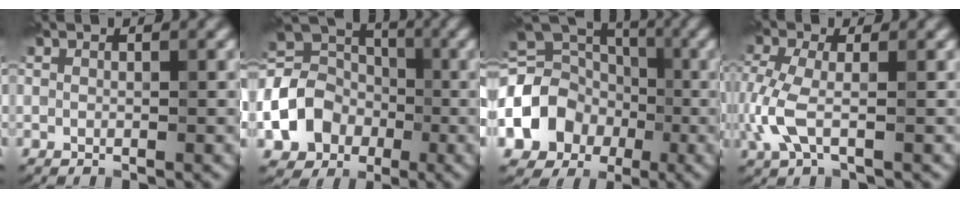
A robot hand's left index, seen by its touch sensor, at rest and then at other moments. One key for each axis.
{"total": 8.2, "fx": -2.3, "fy": 6.6, "fz": 4.2, "tx": -0.091, "ty": -0.001, "tz": -0.054}
{"total": 10.2, "fx": -2.3, "fy": 8.2, "fz": 5.5, "tx": -0.112, "ty": -0.006, "tz": -0.055}
{"total": 3.9, "fx": -0.8, "fy": 1.7, "fz": 3.4, "tx": -0.097, "ty": -0.001, "tz": -0.022}